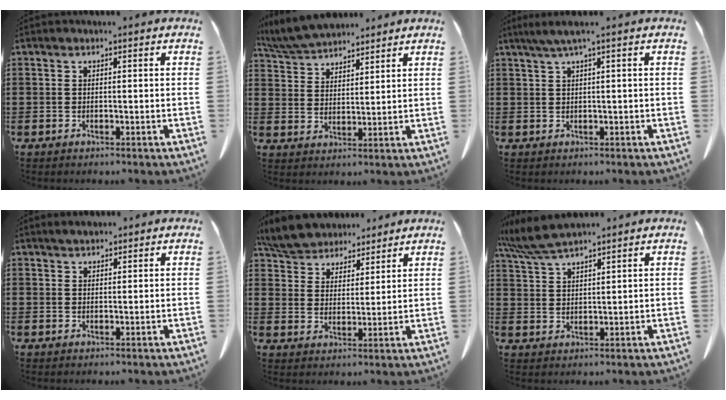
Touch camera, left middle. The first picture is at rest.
{"total": 6.7, "force": [6.2, 1.7, 1.9], "torque": [-0.063, -0.017, 0.116]}
{"total": 2.2, "force": [0.8, -0.2, 2.0], "torque": [-0.044, -0.009, 0.015]}
{"total": 1.7, "force": [1.6, 0.4, 0.4], "torque": [-0.011, 0.002, 0.032]}
{"total": 7.2, "force": [6.8, 2.2, 1.1], "torque": [-0.057, -0.027, 0.127]}
{"total": 6.4, "force": [5.5, 1.0, 3.2], "torque": [-0.079, -0.012, 0.104]}